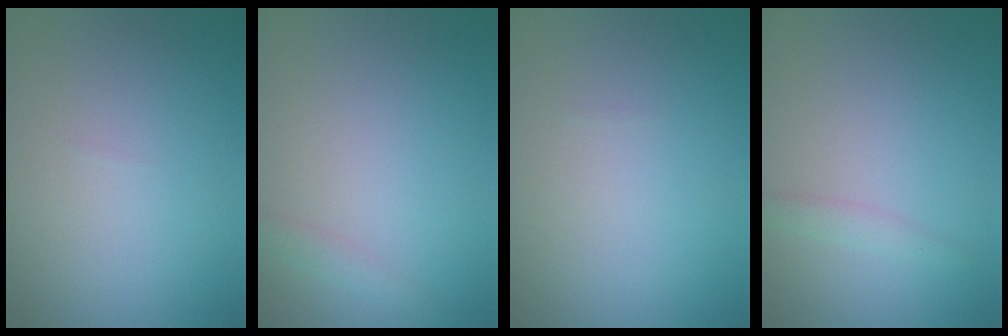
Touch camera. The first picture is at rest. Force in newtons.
{"total": 1.0, "press": 1.0, "slide": 0.0}
{"total": 0.0}
{"total": 1.0, "press": 1.0, "slide": 0.0}